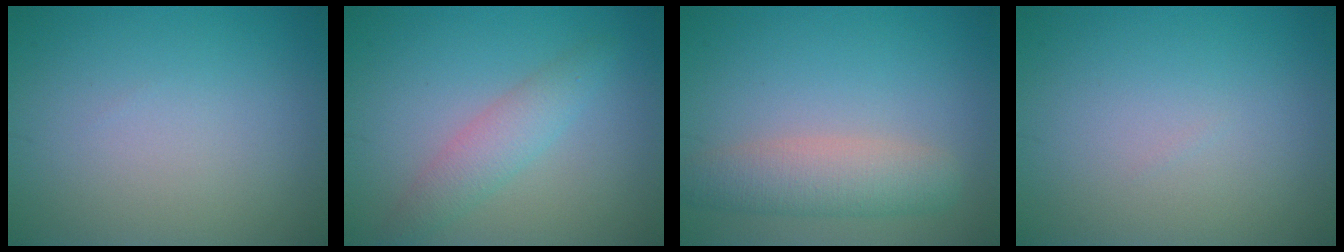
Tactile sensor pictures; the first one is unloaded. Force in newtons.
{"total": 2.8, "press": 2.8, "slide": 0.1}
{"total": 4.1, "press": 4.1, "slide": 0.1}
{"total": 0.0}